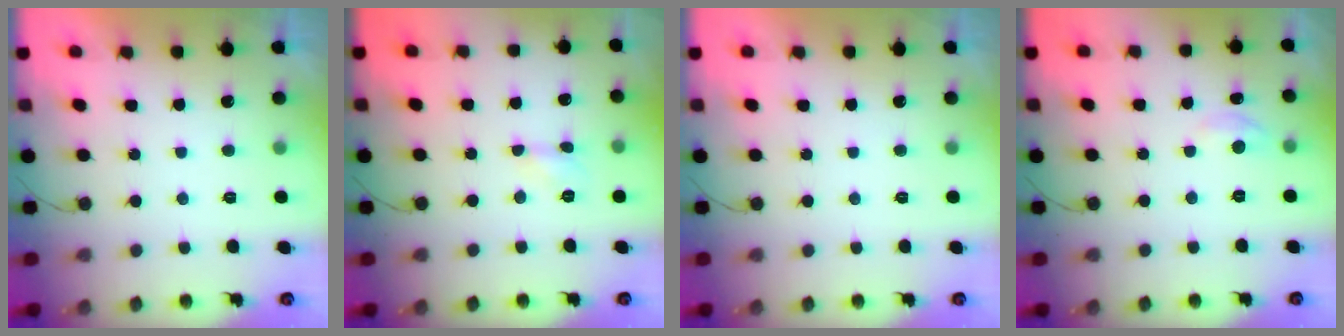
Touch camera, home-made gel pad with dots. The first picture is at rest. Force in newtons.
{"total": 3.6, "press": 3.6, "slide": 0.5}
{"total": 0.0}
{"total": 4.0, "press": 3.9, "slide": 0.6}